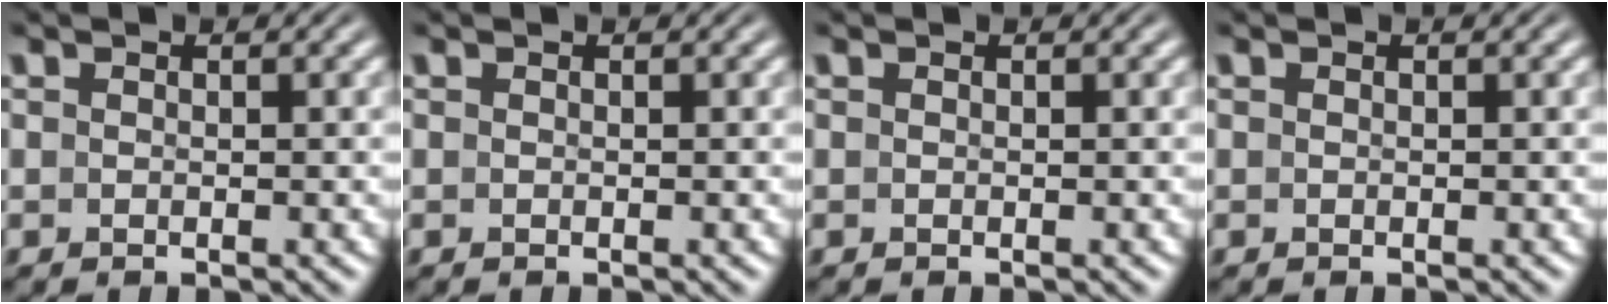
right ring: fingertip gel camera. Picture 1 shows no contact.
{"total": 0.0}
{"total": 0.0}
{"total": 0.0}